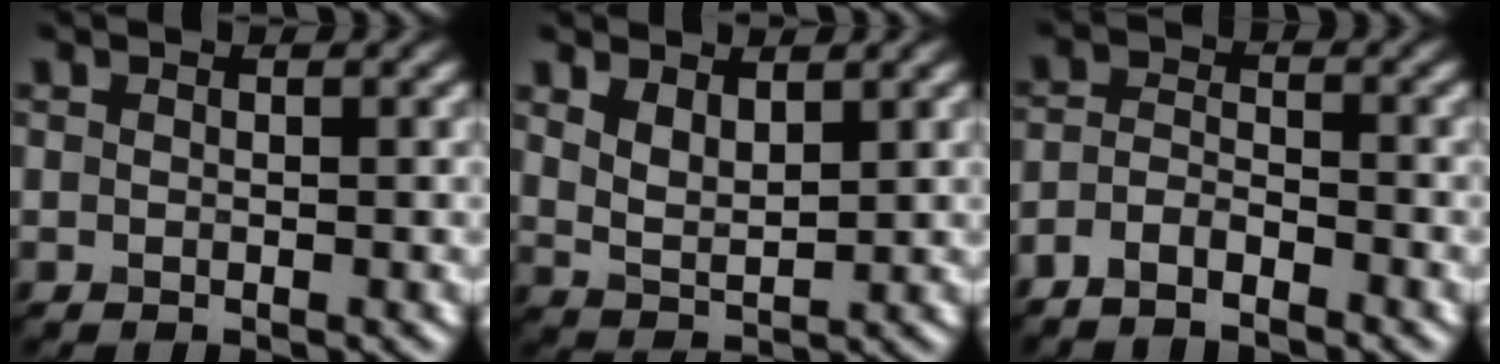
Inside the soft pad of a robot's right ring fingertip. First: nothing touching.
{"total": 2.9, "force": [1.8, 1.3, 1.8], "torque": [-0.041, -0.006, 0.039]}
{"total": 2.6, "force": [-2.0, 0.7, 1.4], "torque": [-0.031, 0.001, -0.046]}